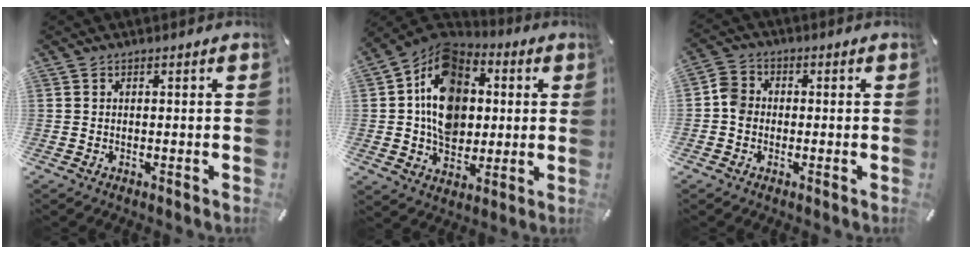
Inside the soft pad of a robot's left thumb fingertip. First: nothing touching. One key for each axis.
{"total": 15.1, "fx": 1.6, "fy": 12.3, "fz": 8.6, "tx": -0.154, "ty": 0.000, "tz": 0.027}
{"total": 4.3, "fx": -1.0, "fy": 3.7, "fz": 1.8, "tx": -0.031, "ty": 0.012, "tz": -0.015}